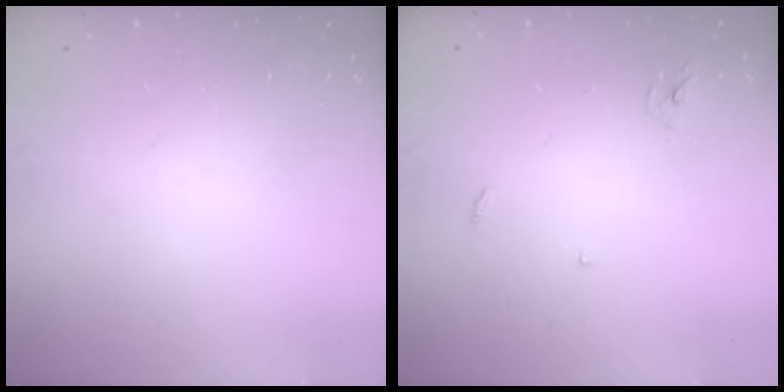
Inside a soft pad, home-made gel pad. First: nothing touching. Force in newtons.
{"total": 3.0, "press": 3.0, "slide": 0.2}